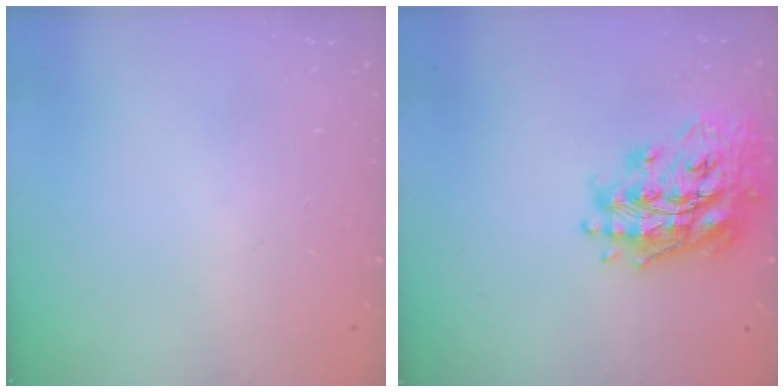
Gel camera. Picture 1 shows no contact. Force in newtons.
{"total": 19.9, "press": 19.8, "slide": 2.1}